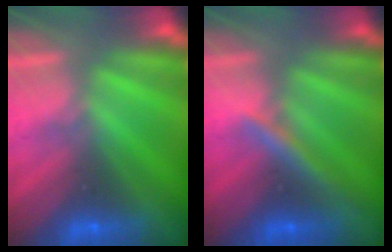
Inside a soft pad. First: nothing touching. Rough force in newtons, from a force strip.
{"total": 3.2}